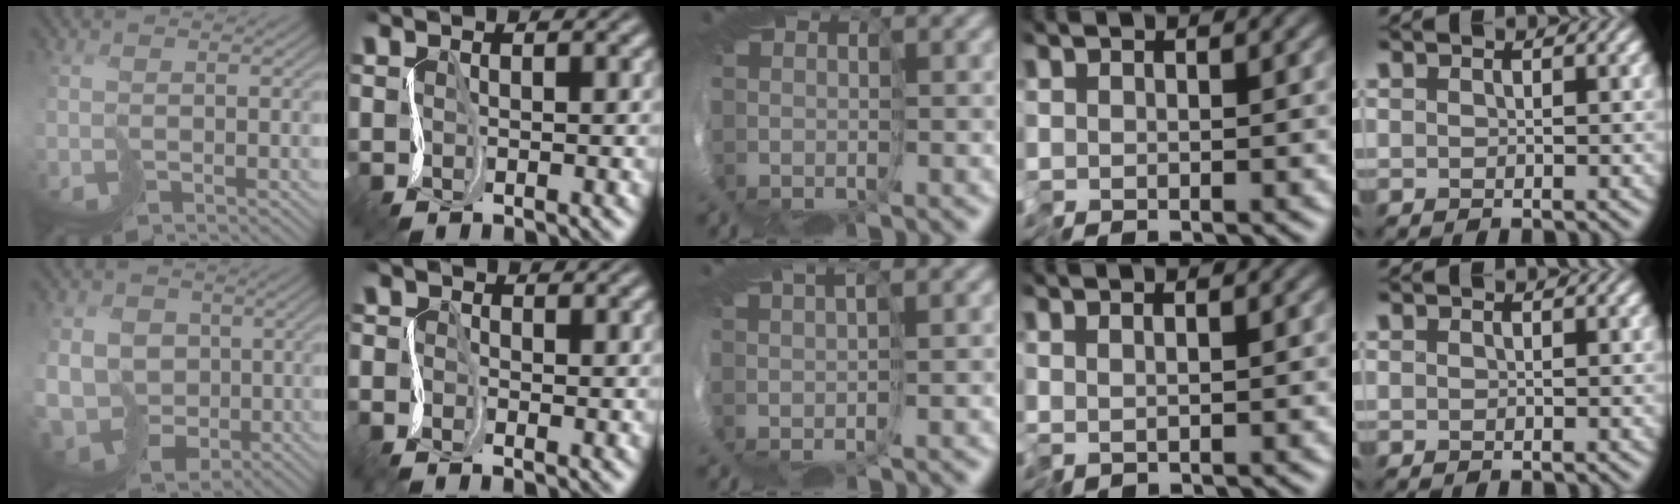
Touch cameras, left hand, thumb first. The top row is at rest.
{"thumb": {"total": 11.0, "force": [-0.8, 9.8, 4.9], "torque": [-0.135, -0.026, -0.028]}, "index": {"total": 1.7, "force": [-1.7, 0.2, -0.1], "torque": [-0.003, -0.004, -0.034]}, "middle": {"total": 2.7, "force": [0.6, -2.5, -0.8], "torque": [0.034, 0.019, -0.003]}, "ring": {"total": 0.6, "force": [0.4, -0.5, 0.1], "torque": [-0.001, 0.002, 0.013]}}